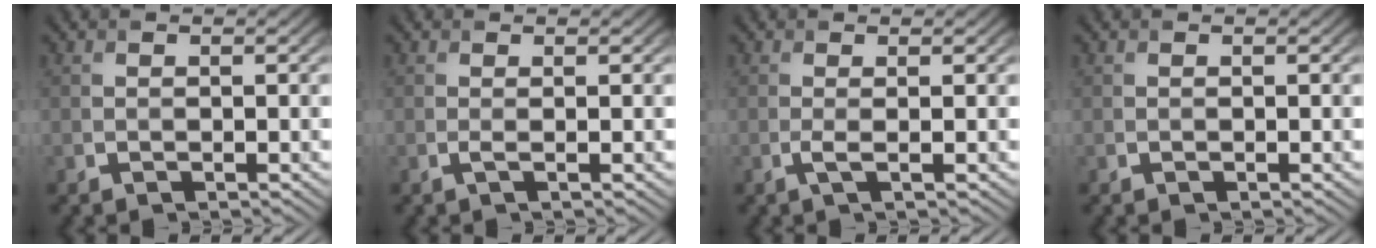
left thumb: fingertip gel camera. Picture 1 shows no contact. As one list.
[{"total": 0.9, "force": [0.0, 0.1, 0.9], "torque": [-0.020, 0.000, -0.003]}, {"total": 1.3, "force": [-0.1, 0.2, 1.3], "torque": [-0.028, -0.001, -0.005]}, {"total": 0.0}]